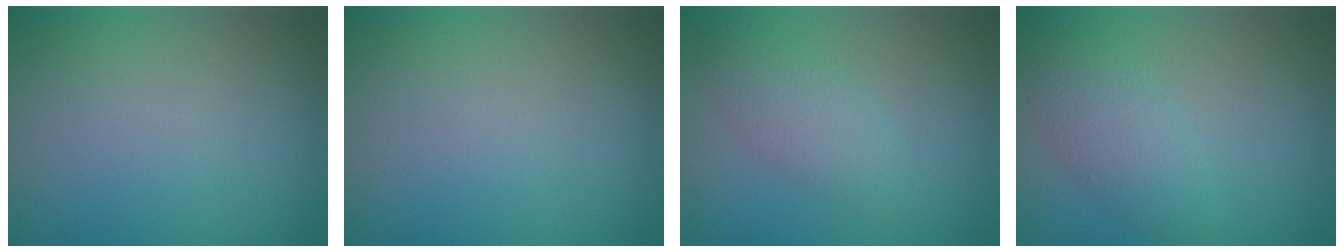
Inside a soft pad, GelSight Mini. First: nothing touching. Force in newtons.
{"total": 0.0}
{"total": 2.5, "press": 2.5, "slide": 0.0}
{"total": 2.9, "press": 2.9, "slide": 0.2}